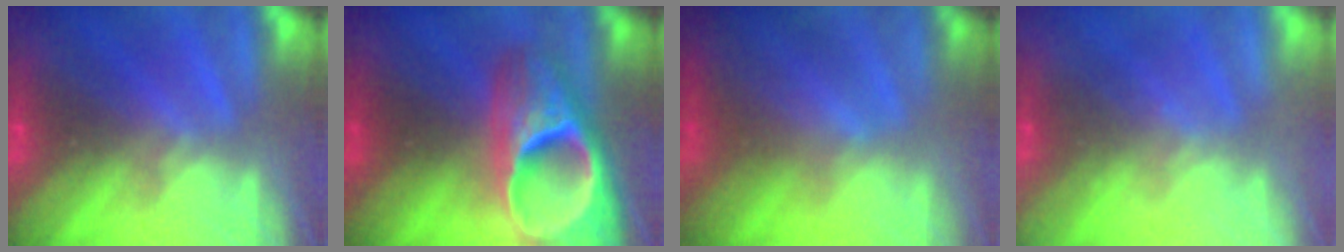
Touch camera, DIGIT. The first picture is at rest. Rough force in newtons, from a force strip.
{"total": 8.6}
{"total": 3.2}
{"total": 2.4}